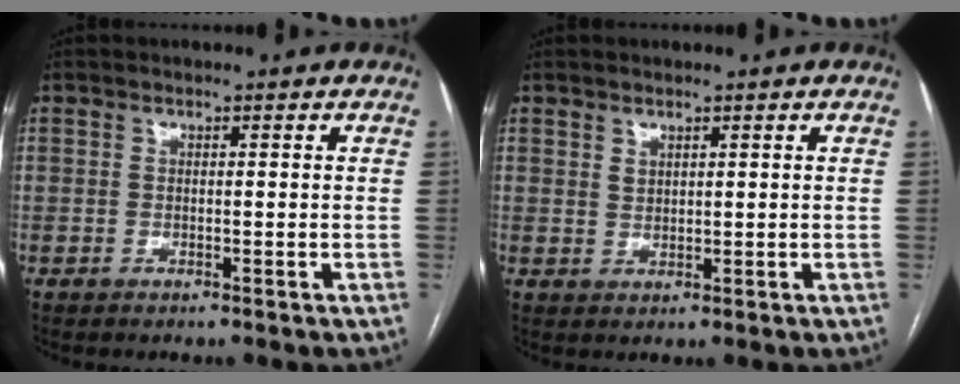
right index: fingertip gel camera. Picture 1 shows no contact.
{"total": 1.3, "force": [0.9, 0.7, 0.6], "torque": [-0.010, -0.006, 0.020]}